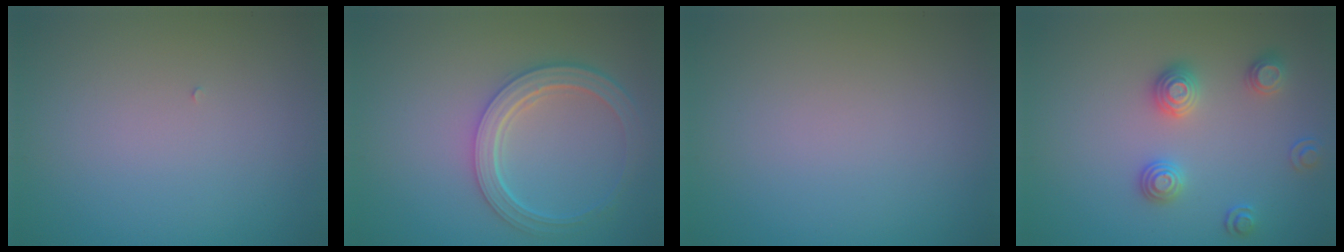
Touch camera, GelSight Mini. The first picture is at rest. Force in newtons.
{"total": 4.9, "press": 3.9, "slide": 3.0}
{"total": 0.0}
{"total": 2.7, "press": 2.6, "slide": 0.9}